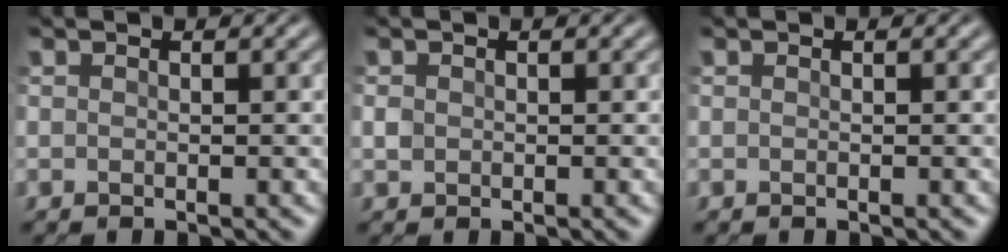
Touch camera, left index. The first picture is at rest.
{"total": 0.8, "force": [0.0, 0.8, 0.3], "torque": [-0.007, 0.000, -0.001]}
{"total": 0.0}